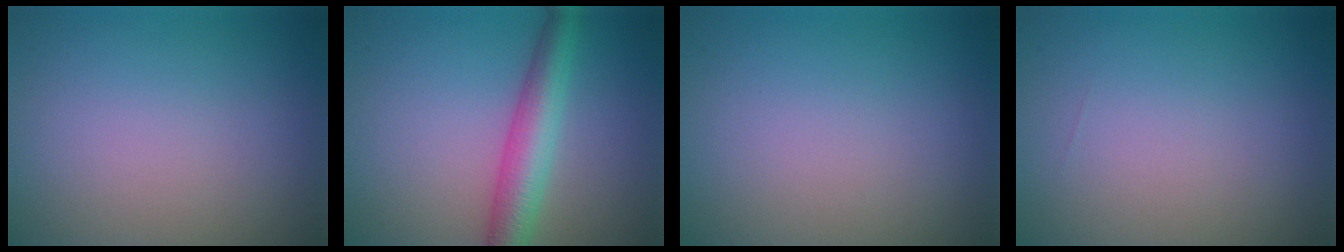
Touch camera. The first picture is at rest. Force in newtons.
{"total": 4.7, "press": 4.7, "slide": 0.1}
{"total": 0.0}
{"total": 0.0}